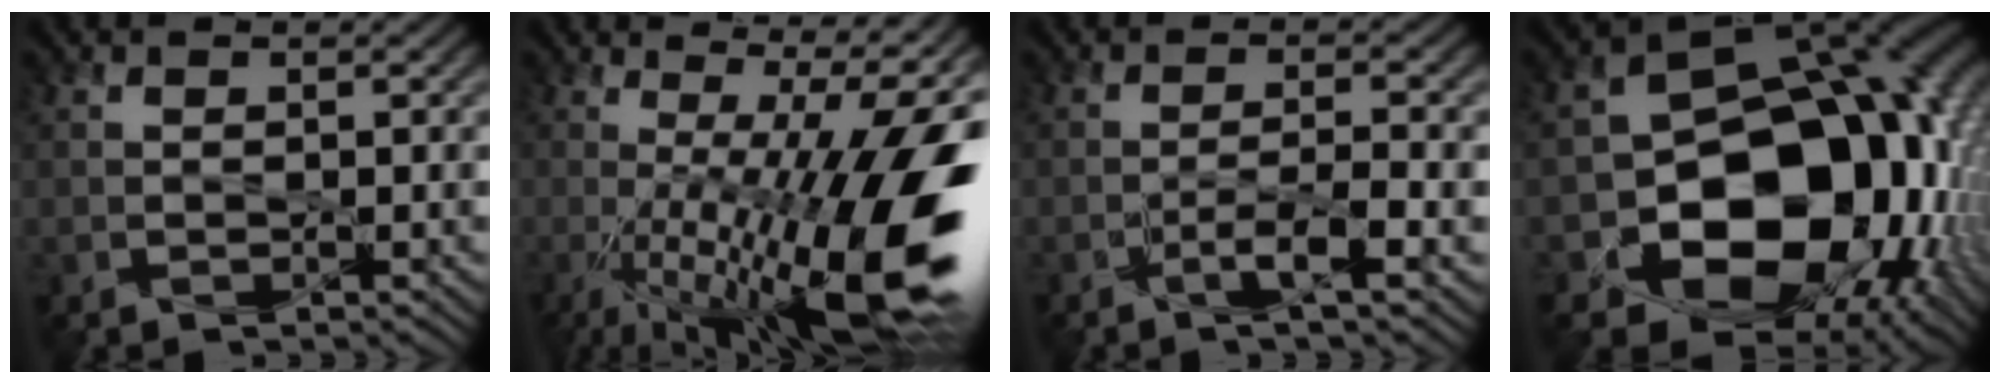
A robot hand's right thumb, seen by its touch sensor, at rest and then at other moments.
{"total": 17.9, "force": [-2.3, 4.0, 17.3], "torque": [-0.238, -0.005, -0.033]}
{"total": 3.1, "force": [-1.9, -0.3, 2.5], "torque": [-0.042, 0.010, -0.035]}
{"total": 18.6, "force": [-4.6, 13.3, 12.1], "torque": [-0.185, -0.036, -0.059]}